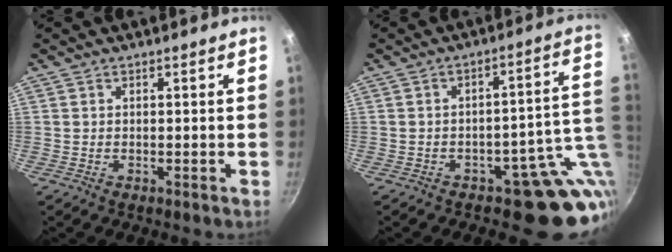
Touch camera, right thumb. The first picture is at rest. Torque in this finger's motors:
{"motor_torque": [2.88, 1.07, -0.05, -0.13, 0.17]}